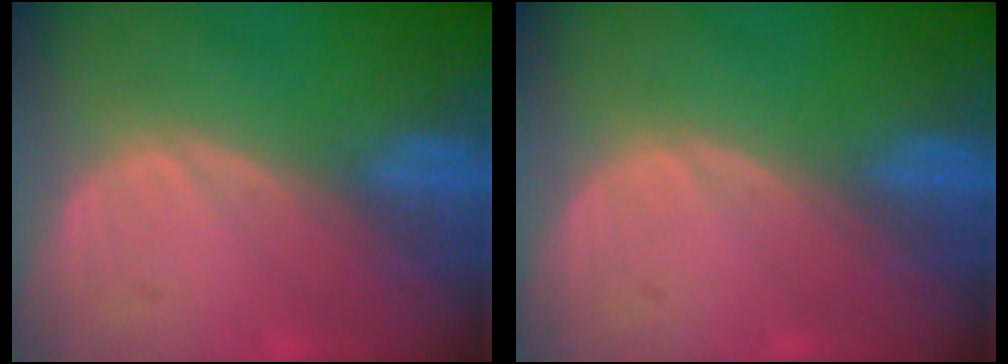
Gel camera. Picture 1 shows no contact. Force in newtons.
{"total": 0.0}